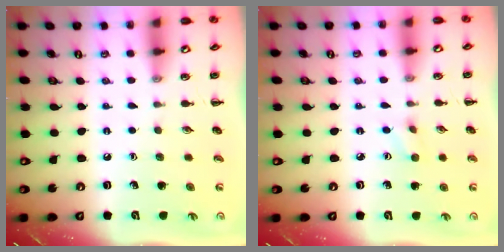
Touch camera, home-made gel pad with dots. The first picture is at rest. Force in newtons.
{"total": 2.8, "press": 2.7, "slide": 0.9}